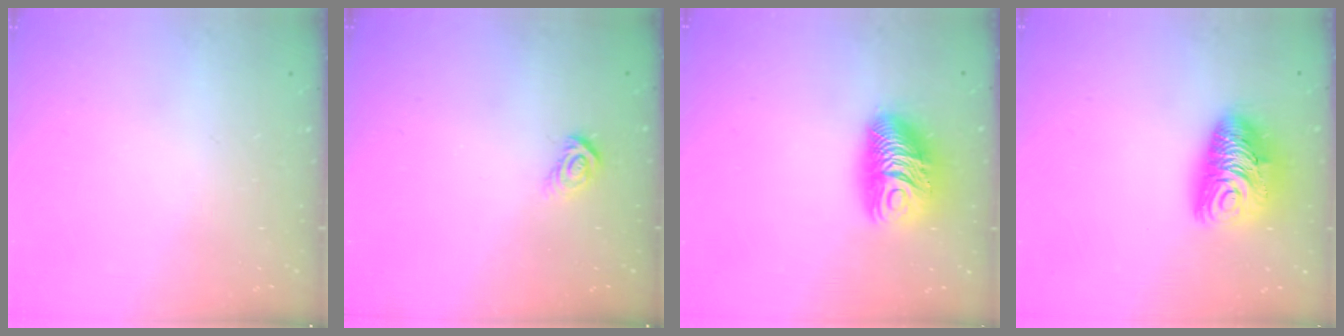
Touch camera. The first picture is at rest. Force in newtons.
{"total": 4.6, "press": 4.6, "slide": 0.4}
{"total": 12.0, "press": 12.0, "slide": 0.8}
{"total": 13.0, "press": 12.9, "slide": 1.6}